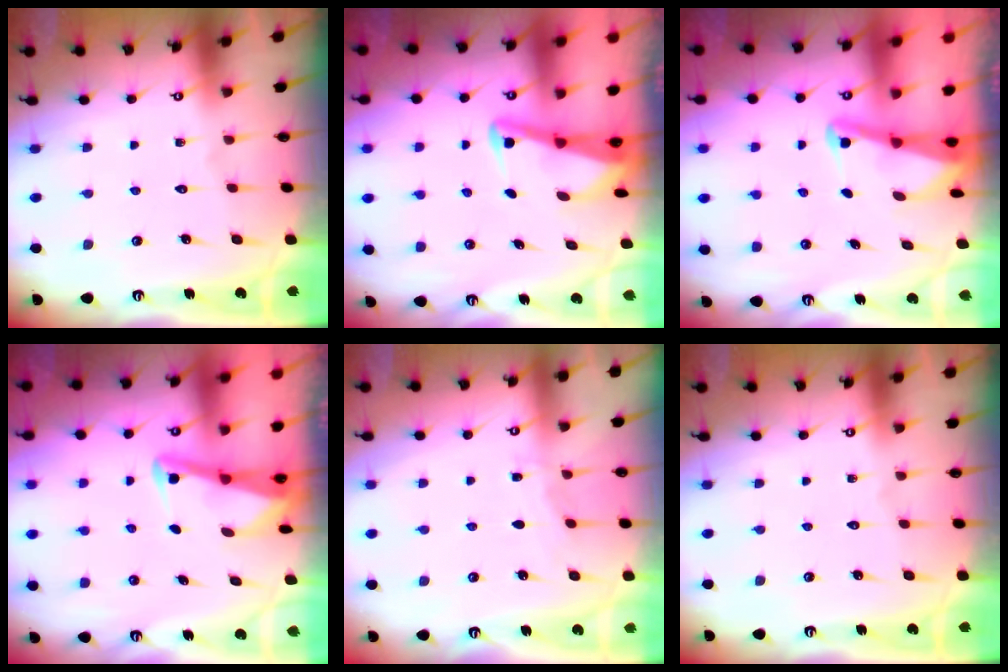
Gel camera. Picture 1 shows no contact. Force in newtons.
{"total": 3.1, "press": 3.0, "slide": 0.3}
{"total": 2.2, "press": 2.2, "slide": 0.3}
{"total": 3.0, "press": 3.0, "slide": 0.5}
{"total": 3.4, "press": 3.4, "slide": 0.3}
{"total": 0.0}